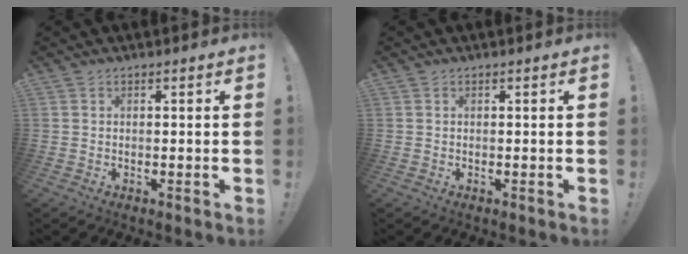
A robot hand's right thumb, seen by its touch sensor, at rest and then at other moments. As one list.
[{"total": 0.0}]